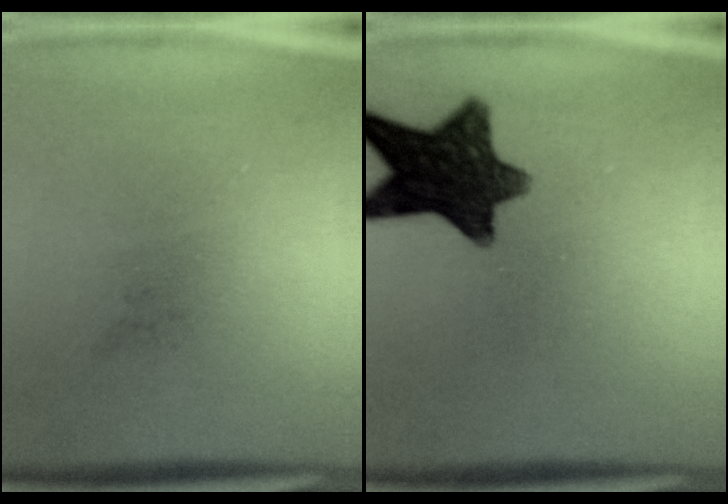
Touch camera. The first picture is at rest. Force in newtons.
{"total": 12.2}